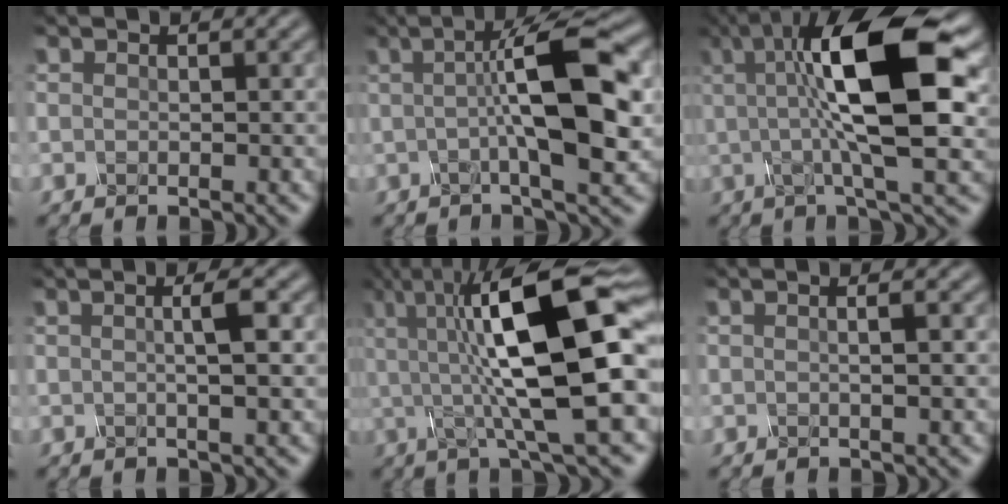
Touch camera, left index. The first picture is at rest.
{"total": 9.5, "force": [0.9, 2.0, 9.2], "torque": [-0.124, 0.014, 0.011]}
{"total": 12.5, "force": [2.4, 3.0, 11.9], "torque": [-0.184, 0.016, 0.043]}
{"total": 3.0, "force": [0.4, 0.7, 2.9], "torque": [-0.031, 0.006, -0.001]}
{"total": 13.6, "force": [1.9, 3.6, 13.0], "torque": [-0.201, 0.014, 0.030]}
{"total": 2.8, "force": [0.8, 1.3, 2.4], "torque": [0.000, 0.012, -0.016]}